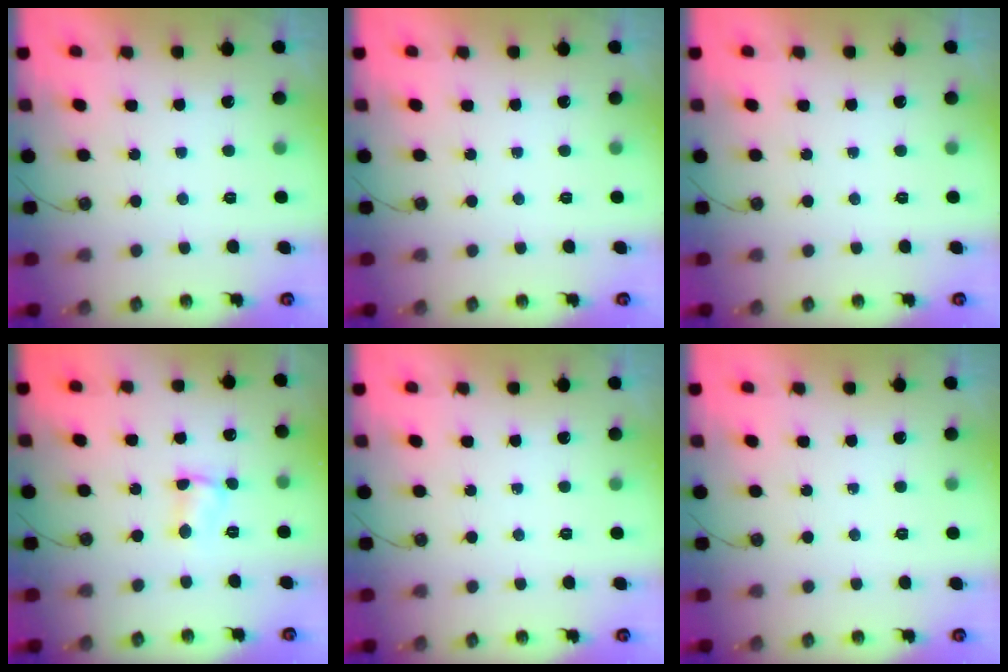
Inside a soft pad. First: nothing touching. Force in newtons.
{"total": 0.0}
{"total": 0.0}
{"total": 2.8, "press": 2.8, "slide": 0.3}
{"total": 0.0}
{"total": 0.0}